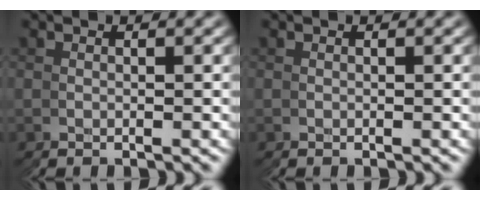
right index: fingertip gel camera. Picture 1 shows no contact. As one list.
[{"total": 0.0}]